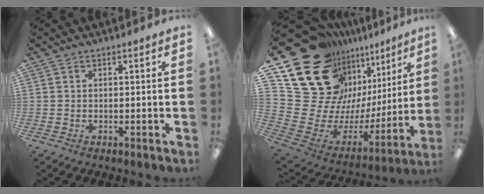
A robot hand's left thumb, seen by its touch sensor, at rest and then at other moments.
{"total": 25.7, "force": [14.3, 17.9, 11.7], "torque": [-0.206, -0.136, 0.312]}